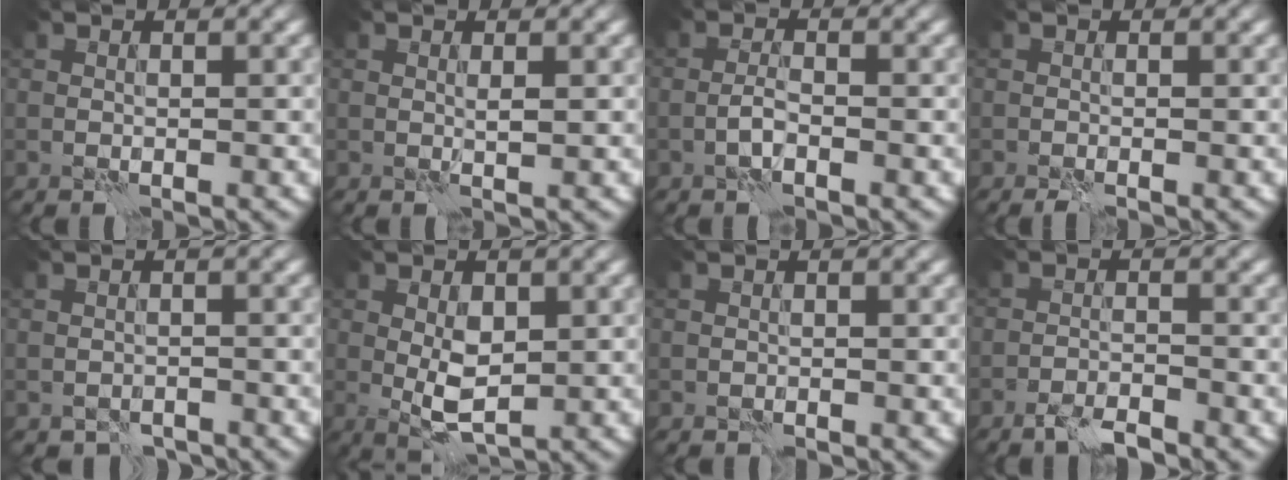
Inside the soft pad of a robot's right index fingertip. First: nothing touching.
{"total": 0.7, "force": [0.3, 0.0, 0.6], "torque": [-0.012, 0.003, 0.004]}
{"total": 1.4, "force": [-0.8, 0.4, 1.1], "torque": [-0.025, 0.007, -0.019]}
{"total": 0.9, "force": [-0.6, 0.1, 0.6], "torque": [-0.011, -0.001, -0.013]}
{"total": 1.5, "force": [-1.3, 0.7, 0.3], "torque": [0.000, -0.004, -0.022]}
{"total": 3.5, "force": [0.0, 1.7, 3.1], "torque": [-0.060, -0.002, 0.002]}
{"total": 0.0}
{"total": 2.4, "force": [-2.0, 0.4, 1.3], "torque": [-0.025, 0.002, -0.043]}